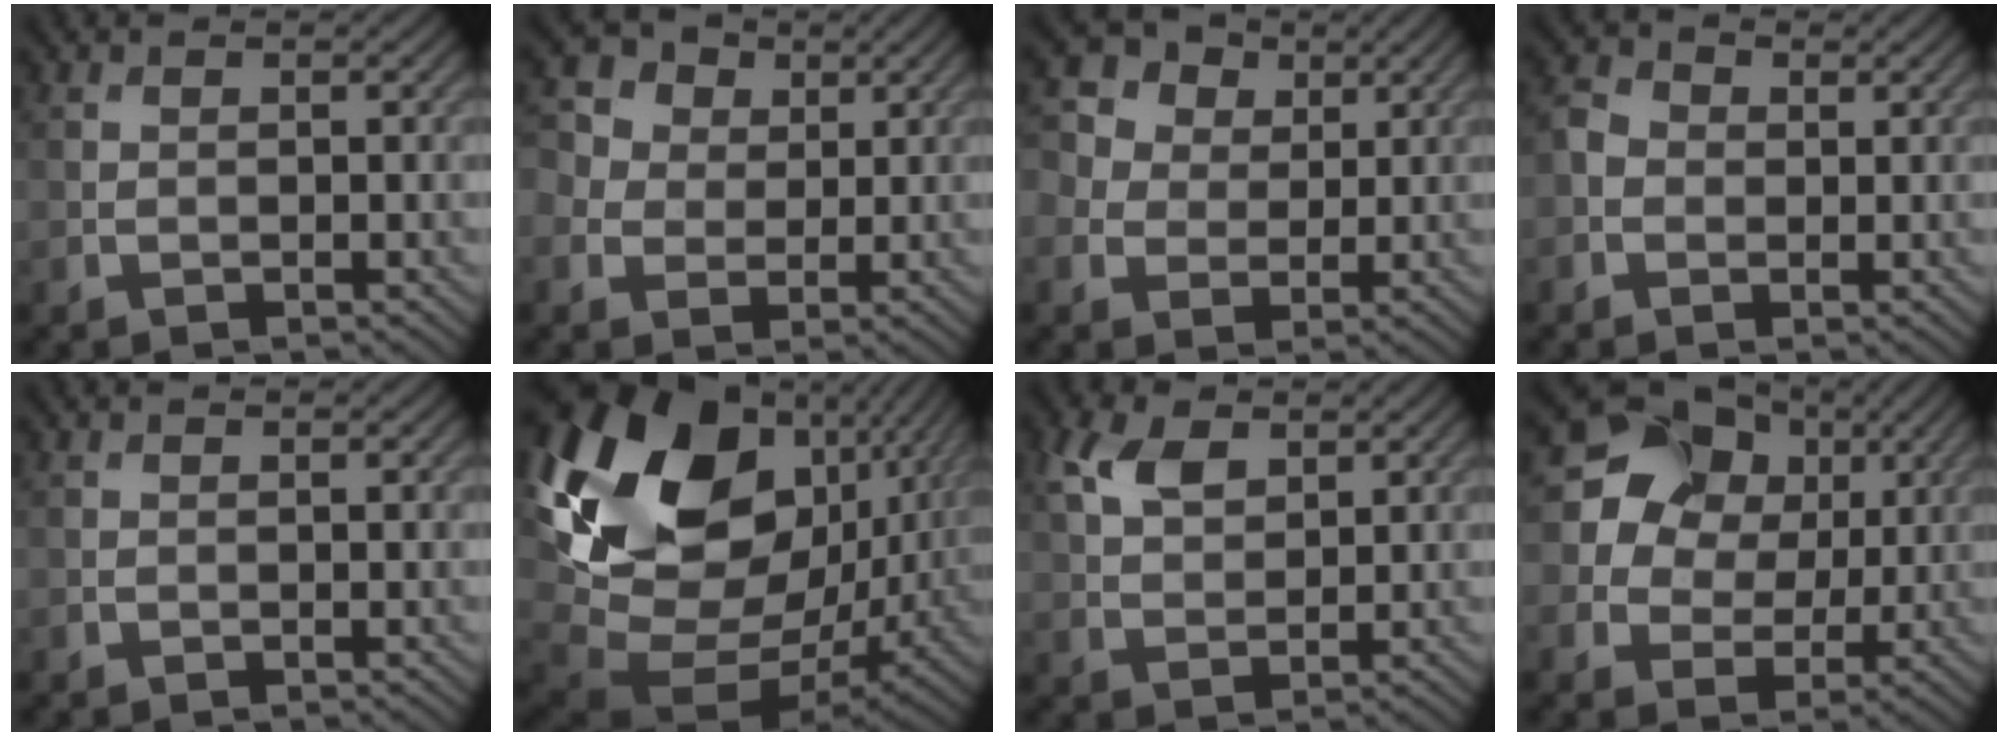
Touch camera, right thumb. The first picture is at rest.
{"total": 6.3, "force": [1.8, 5.3, 2.8], "torque": [-0.104, 0.020, 0.022]}
{"total": 8.0, "force": [3.0, 6.6, 3.4], "torque": [-0.117, 0.030, 0.034]}
{"total": 2.5, "force": [-0.1, 2.1, 1.3], "torque": [-0.034, 0.003, -0.010]}
{"total": 0.0}
{"total": 20.8, "force": [5.6, 14.3, 14.0], "torque": [-0.325, -0.013, 0.124]}
{"total": 4.9, "force": [2.5, 2.7, 3.3], "torque": [-0.081, 0.007, 0.050]}
{"total": 16.2, "force": [6.0, 13.5, 6.6], "torque": [-0.179, 0.034, 0.114]}